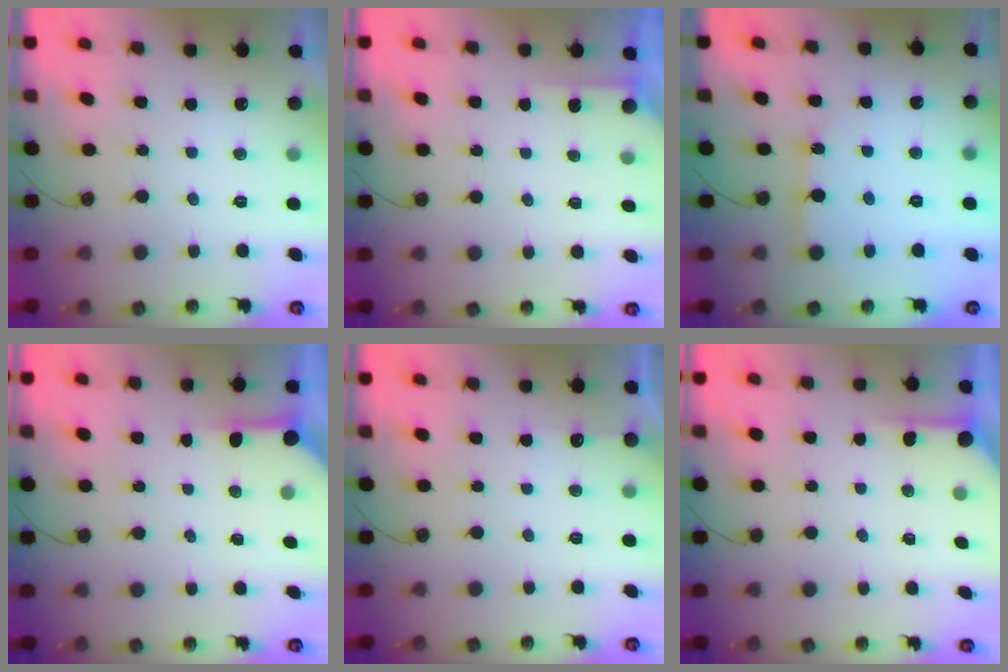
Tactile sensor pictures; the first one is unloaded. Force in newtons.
{"total": 2.5, "press": 2.5, "slide": 0.3}
{"total": 6.6, "press": 6.5, "slide": 0.7}
{"total": 3.9, "press": 3.8, "slide": 0.4}
{"total": 3.4, "press": 3.4, "slide": 0.4}
{"total": 3.5, "press": 3.5, "slide": 0.4}